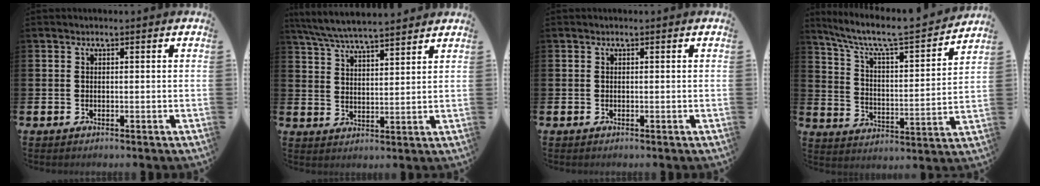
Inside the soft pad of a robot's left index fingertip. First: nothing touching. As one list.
[{"total": 6.3, "force": [6.1, 0.4, 1.6], "torque": [-0.059, -0.027, 0.110]}, {"total": 0.0}, {"total": 8.1, "force": [7.1, 1.3, 3.6], "torque": [-0.106, -0.050, 0.117]}]